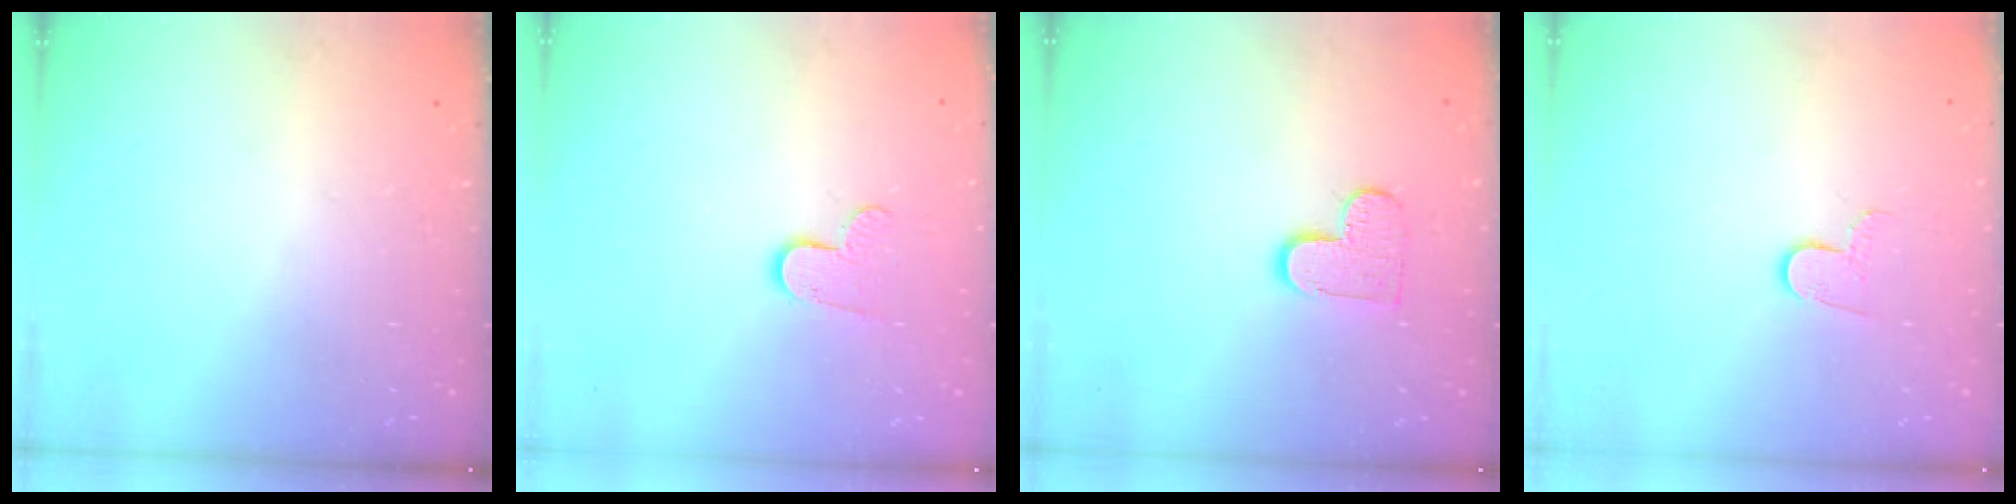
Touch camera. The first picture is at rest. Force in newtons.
{"total": 7.4, "press": 7.4, "slide": 0.3}
{"total": 8.5, "press": 8.4, "slide": 0.4}
{"total": 5.9, "press": 5.8, "slide": 0.5}